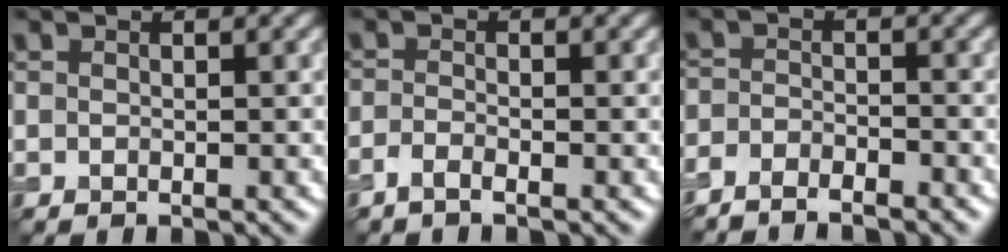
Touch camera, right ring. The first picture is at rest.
{"total": 0.9, "force": [-0.8, 0.0, 0.5], "torque": [-0.011, -0.001, -0.021]}
{"total": 3.1, "force": [-3.1, 0.3, 0.5], "torque": [-0.013, -0.004, -0.062]}